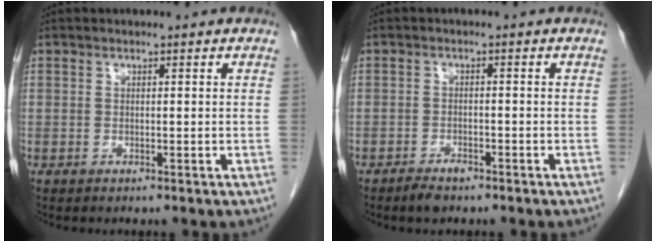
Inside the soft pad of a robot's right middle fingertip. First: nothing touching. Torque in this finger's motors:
{"motor_torque": [-0.17, -0.41, 0.00, 0.00]}